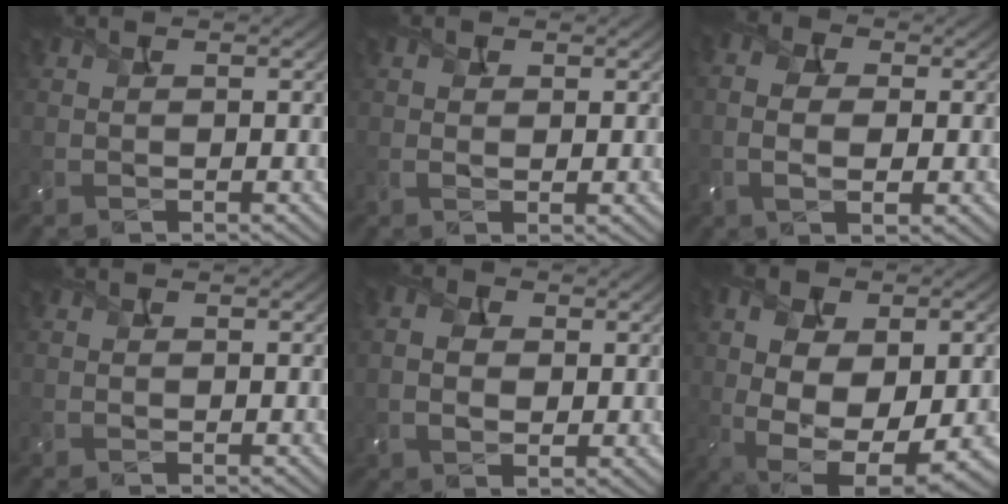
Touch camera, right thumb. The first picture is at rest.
{"total": 1.7, "force": [0.7, 0.9, 1.3], "torque": [-0.028, 0.002, 0.014]}
{"total": 5.3, "force": [-0.2, 3.0, 4.4], "torque": [-0.106, 0.000, -0.014]}
{"total": 0.0}
{"total": 4.6, "force": [0.7, 3.1, 3.4], "torque": [-0.071, 0.001, 0.010]}
{"total": 15.9, "force": [-1.7, 8.5, 13.3], "torque": [-0.213, -0.010, -0.017]}